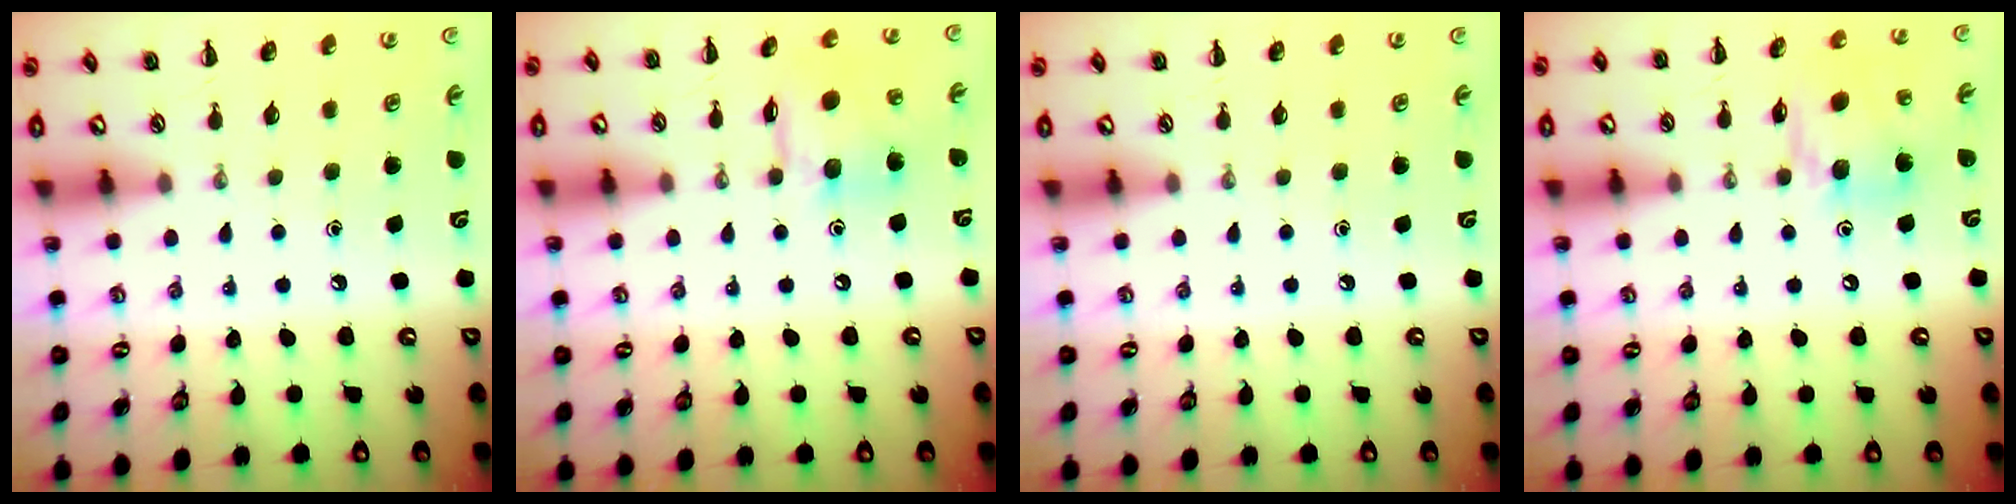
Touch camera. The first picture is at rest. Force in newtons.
{"total": 11.6, "press": 11.5, "slide": 1.6}
{"total": 0.0}
{"total": 13.3, "press": 12.9, "slide": 3.3}